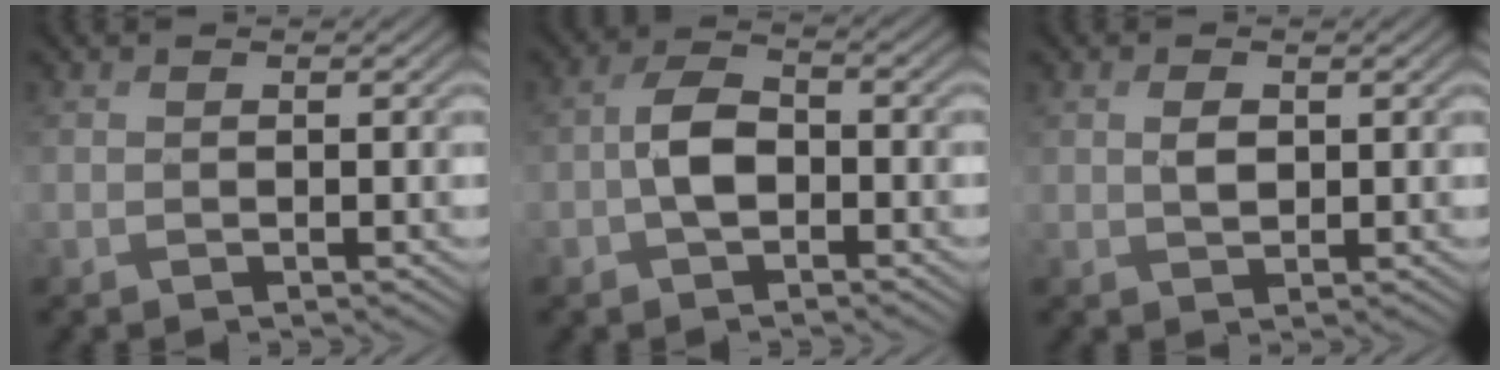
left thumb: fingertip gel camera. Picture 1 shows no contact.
{"total": 4.4, "force": [-1.4, 2.6, 3.3], "torque": [-0.069, 0.009, -0.034]}
{"total": 2.0, "force": [0.5, 1.3, 1.4], "torque": [-0.032, -0.002, 0.010]}